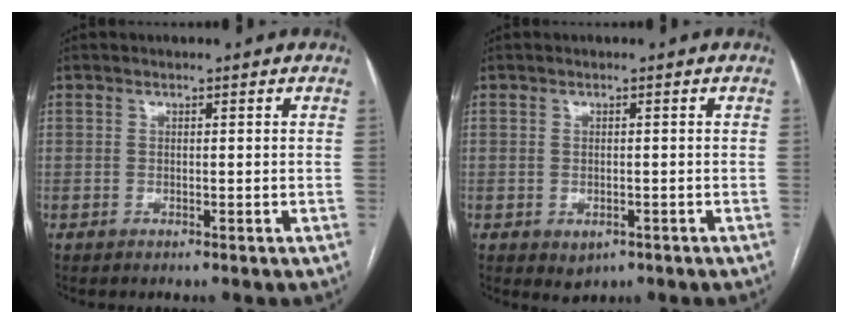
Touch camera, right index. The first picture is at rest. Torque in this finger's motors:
{"motor_torque": [0.81, -0.57, 0.11, 0.00]}